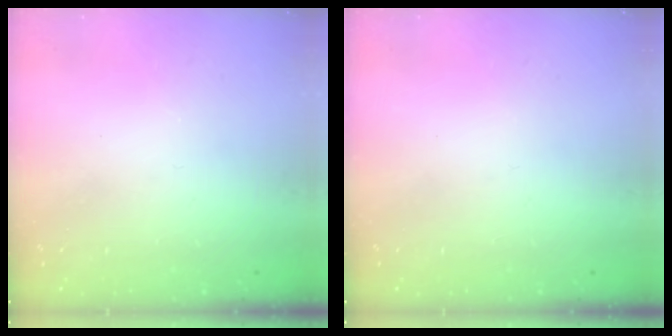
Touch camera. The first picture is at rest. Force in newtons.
{"total": 0.0}